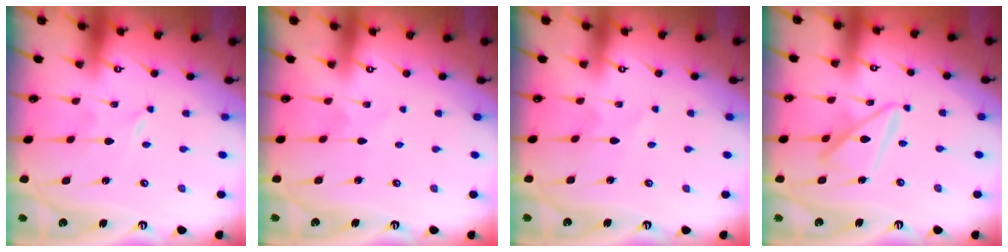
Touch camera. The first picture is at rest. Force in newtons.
{"total": 2.7, "press": 2.7, "slide": 0.3}
{"total": 3.6, "press": 3.6, "slide": 0.4}
{"total": 12.2, "press": 12.2, "slide": 1.1}